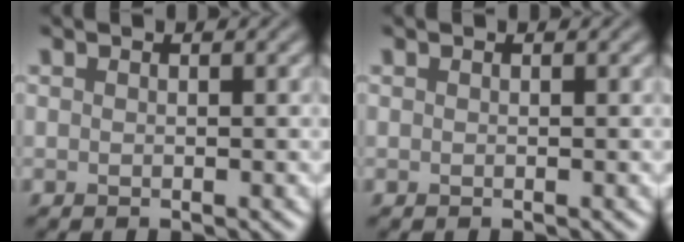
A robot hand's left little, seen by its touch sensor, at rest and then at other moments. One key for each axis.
{"total": 0.0}